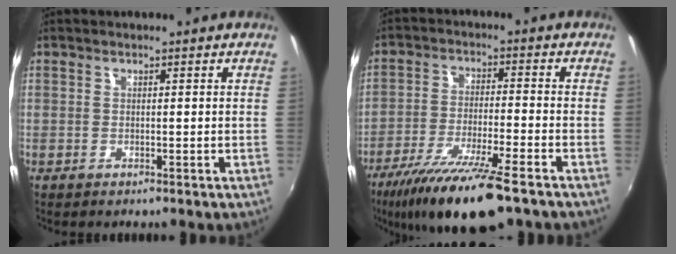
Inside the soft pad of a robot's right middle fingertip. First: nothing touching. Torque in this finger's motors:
{"motor_torque": [1.08, -1.06, 0.35, 0.16]}